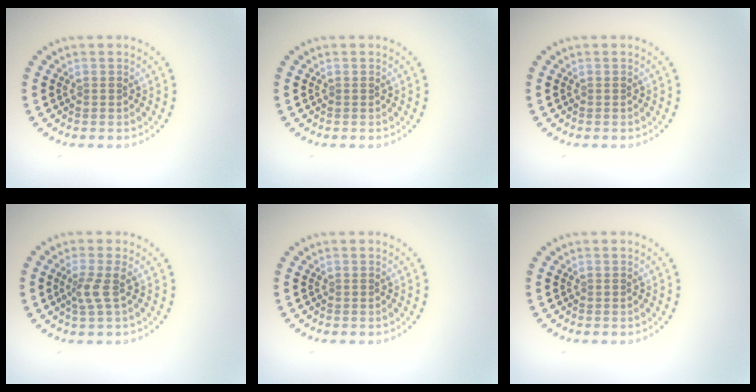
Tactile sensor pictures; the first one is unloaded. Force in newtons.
{"total": 0.0}
{"total": 0.0}
{"total": 2.0, "press": 1.5, "slide": 1.3}
{"total": 0.0}
{"total": 0.0}